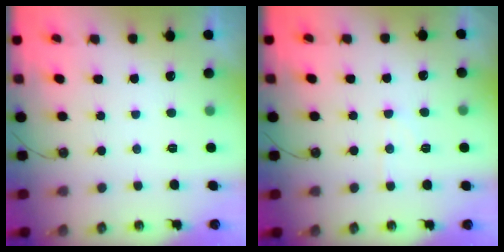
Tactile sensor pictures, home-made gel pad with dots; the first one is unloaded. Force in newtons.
{"total": 6.6, "press": 6.5, "slide": 0.6}